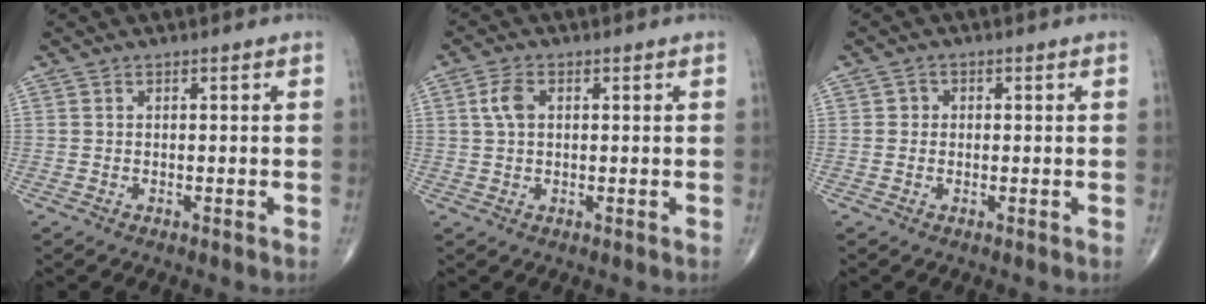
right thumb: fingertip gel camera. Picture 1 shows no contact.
{"total": 3.7, "force": [0.9, 2.3, 2.8], "torque": [-0.059, 0.005, 0.015]}
{"total": 1.5, "force": [0.0, 1.4, 0.4], "torque": [0.007, 0.005, -0.005]}